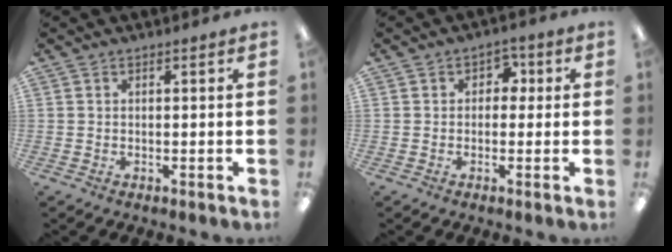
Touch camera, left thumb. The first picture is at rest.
{"total": 3.1, "force": [0.2, 2.5, 1.7], "torque": [-0.020, 0.005, -0.005]}